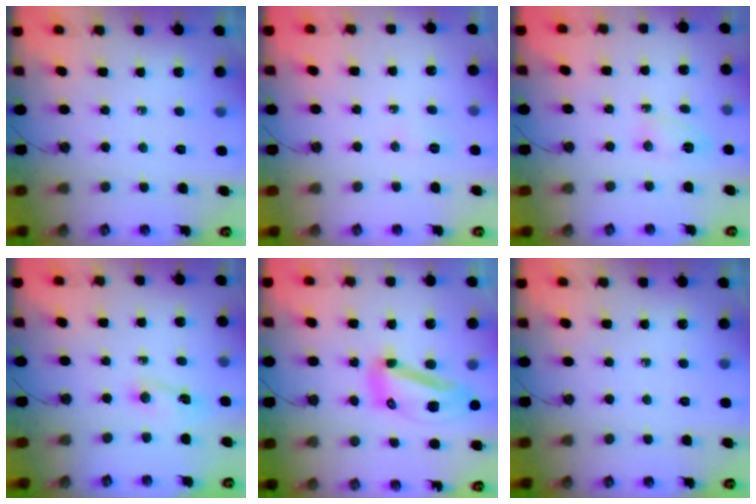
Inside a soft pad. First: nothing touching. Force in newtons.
{"total": 4.4, "press": 4.1, "slide": 1.6}
{"total": 3.4, "press": 3.1, "slide": 1.4}
{"total": 1.5, "press": 1.4, "slide": 0.4}
{"total": 11.2, "press": 11.2, "slide": 1.1}
{"total": 0.0}